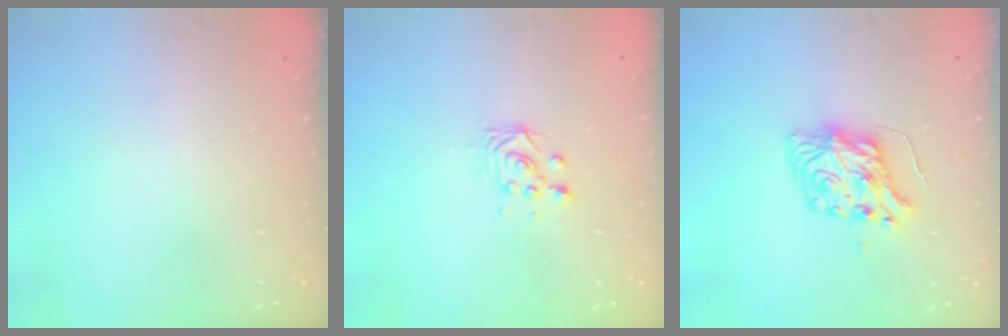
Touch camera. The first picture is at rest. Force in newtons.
{"total": 2.8, "press": 2.5, "slide": 1.3}
{"total": 8.4, "press": 8.3, "slide": 0.5}